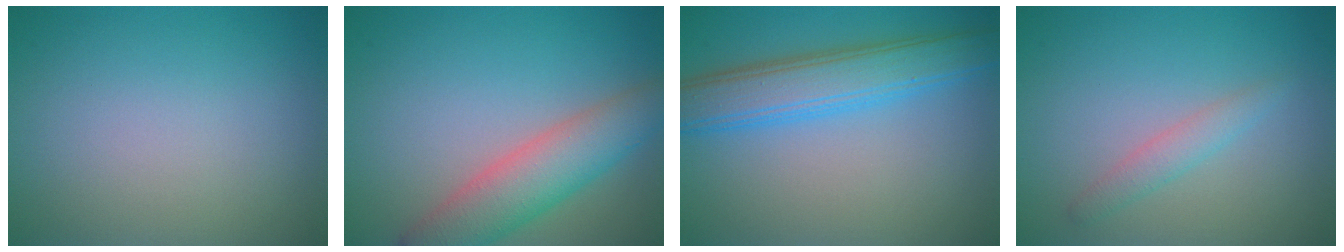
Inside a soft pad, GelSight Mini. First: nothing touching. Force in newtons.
{"total": 5.8, "press": 5.8, "slide": 0.2}
{"total": 5.7, "press": 5.7, "slide": 0.2}
{"total": 1.6, "press": 1.6, "slide": 0.0}